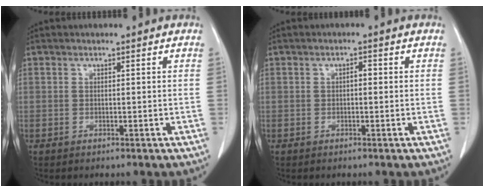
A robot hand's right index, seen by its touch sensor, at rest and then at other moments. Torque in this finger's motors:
{"motor_torque": [0.38, -0.13, 0.09, 0.03]}